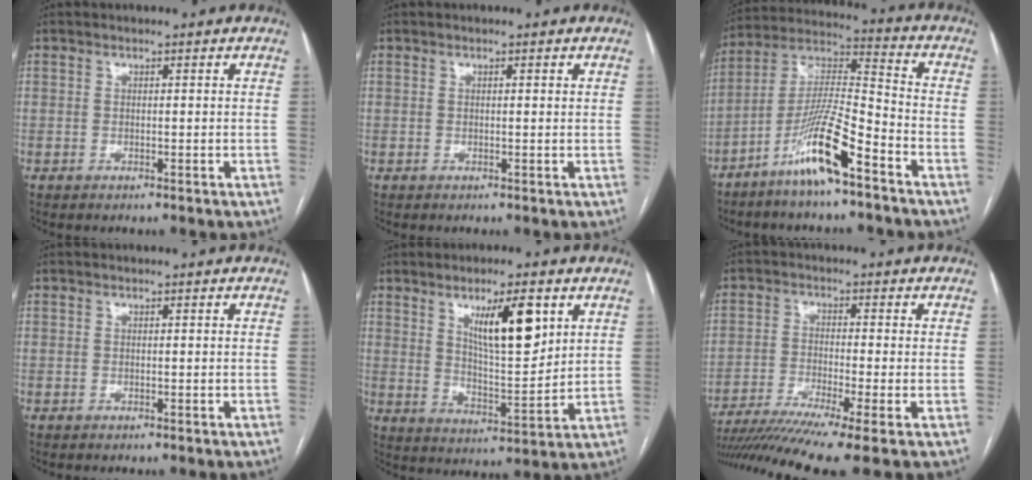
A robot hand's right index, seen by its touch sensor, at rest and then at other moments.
{"total": 0.5, "force": [0.3, 0.1, 0.4], "torque": [-0.008, 0.000, 0.006]}
{"total": 12.7, "force": [-7.6, 0.9, 10.1], "torque": [-0.202, -0.007, -0.149]}
{"total": 0.0}
{"total": 10.7, "force": [5.0, 2.3, 9.2], "torque": [-0.156, -0.006, 0.092]}
{"total": 11.9, "force": [-8.9, -1.3, 7.8], "torque": [-0.134, -0.026, -0.144]}